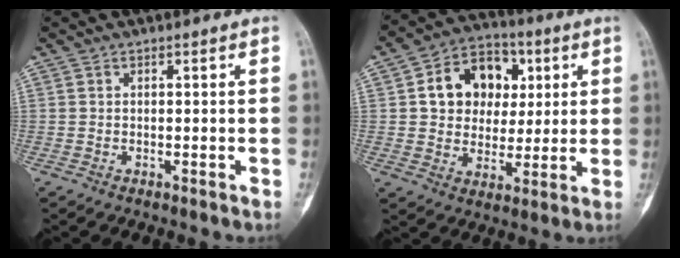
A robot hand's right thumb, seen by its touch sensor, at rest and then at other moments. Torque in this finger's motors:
{"motor_torque": [0.75, 1.97, 0.58, -0.42, 0.11]}